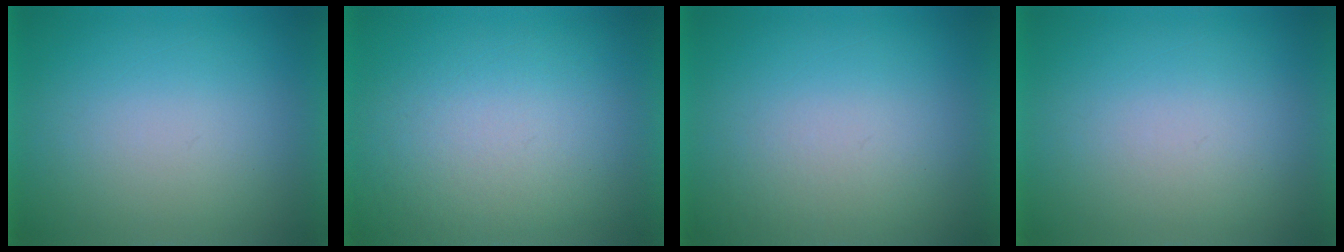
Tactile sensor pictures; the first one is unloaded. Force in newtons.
{"total": 3.8}
{"total": 1.8}
{"total": 1.2}